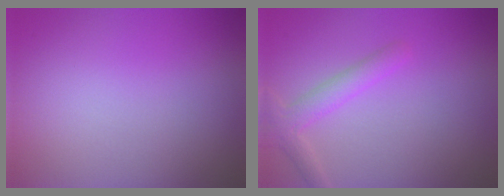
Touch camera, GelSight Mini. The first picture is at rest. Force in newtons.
{"total": 2.5, "press": 2.5, "slide": 0.2}